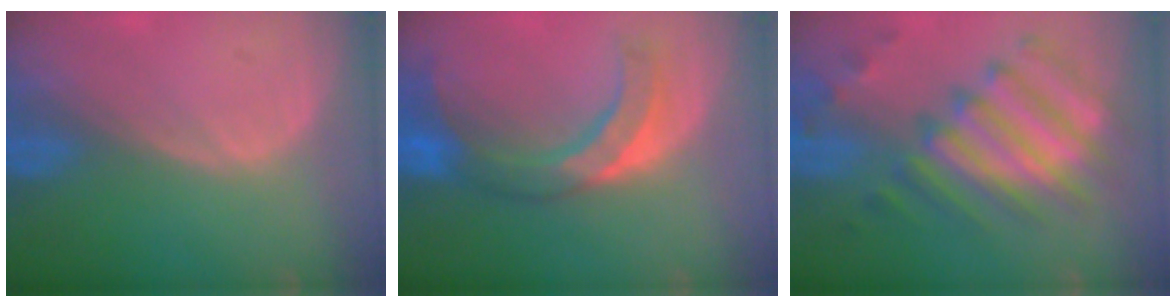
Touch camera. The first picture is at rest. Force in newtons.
{"total": 8.2, "press": 8.2, "slide": 0.6}
{"total": 10.7, "press": 10.2, "slide": 3.2}